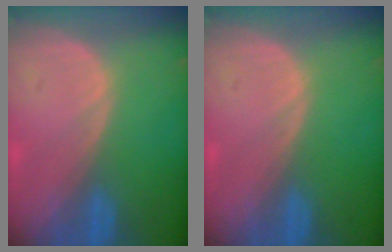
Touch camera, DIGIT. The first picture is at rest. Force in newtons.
{"total": 0.0}